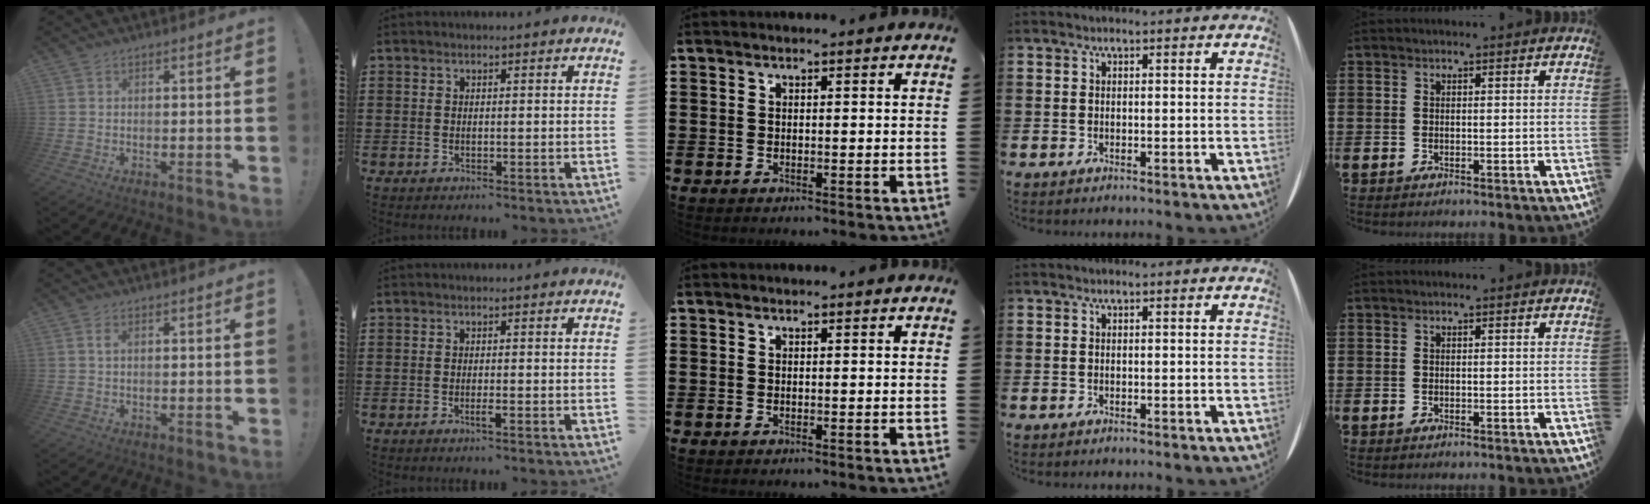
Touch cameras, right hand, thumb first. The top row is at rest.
{"thumb": {"total": 1.5, "force": [0.4, 0.6, 1.4], "torque": [-0.024, 0.002, 0.005]}, "index": {"total": 1.3, "force": [-0.7, 0.1, 1.1], "torque": [-0.028, -0.007, -0.014]}}